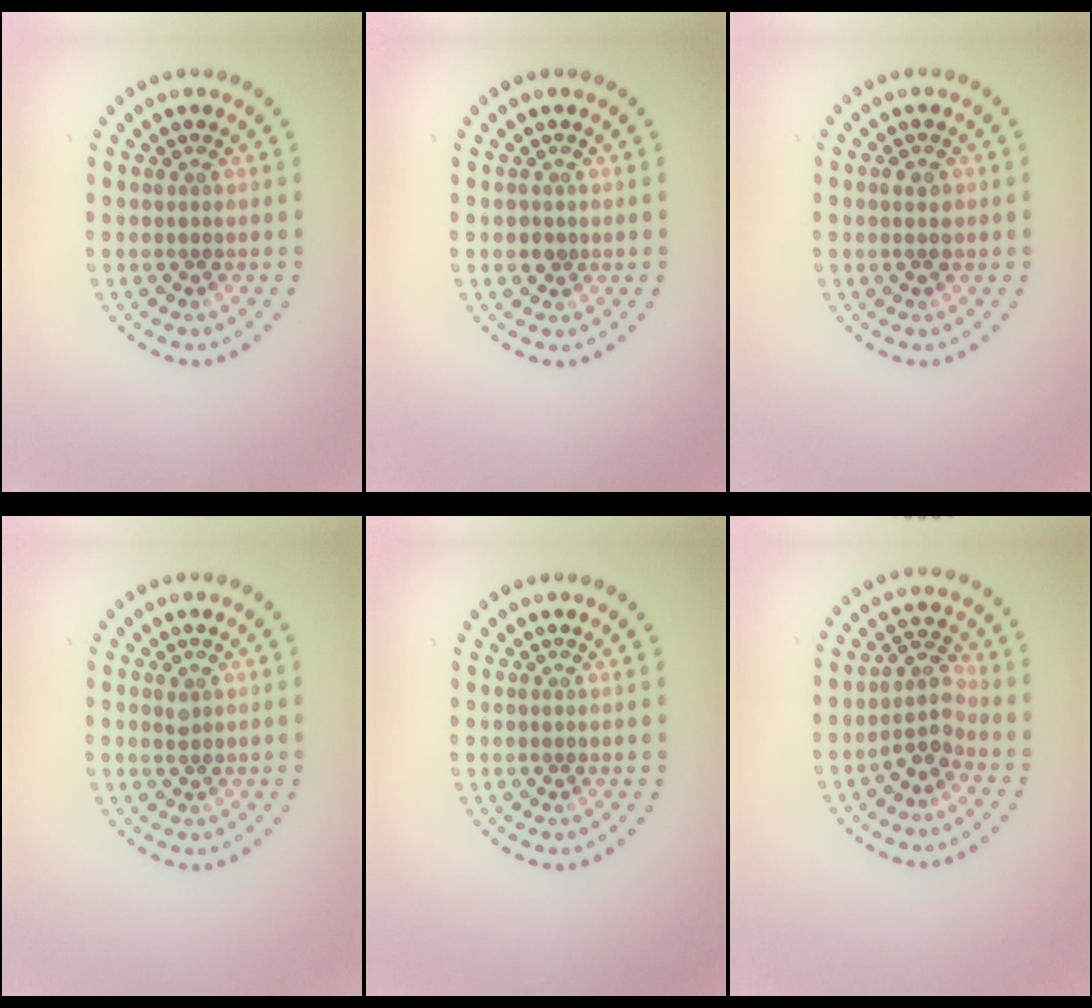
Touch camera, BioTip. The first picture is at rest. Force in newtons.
{"total": 1.3, "press": 1.1, "slide": 0.5}
{"total": 1.5, "press": 1.5, "slide": 0.2}
{"total": 0.7, "press": 0.5, "slide": 0.4}
{"total": 0.0}
{"total": 2.6, "press": 2.0, "slide": 1.6}